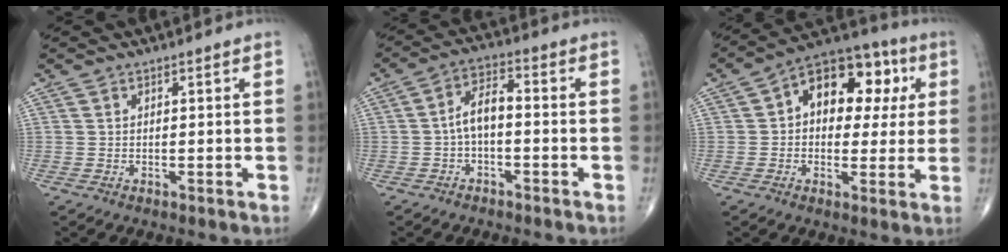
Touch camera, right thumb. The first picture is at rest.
{"total": 5.5, "force": [-1.0, 2.6, 4.8], "torque": [-0.083, 0.030, -0.028]}
{"total": 15.6, "force": [3.5, 10.2, 11.3], "torque": [-0.107, 0.028, 0.041]}